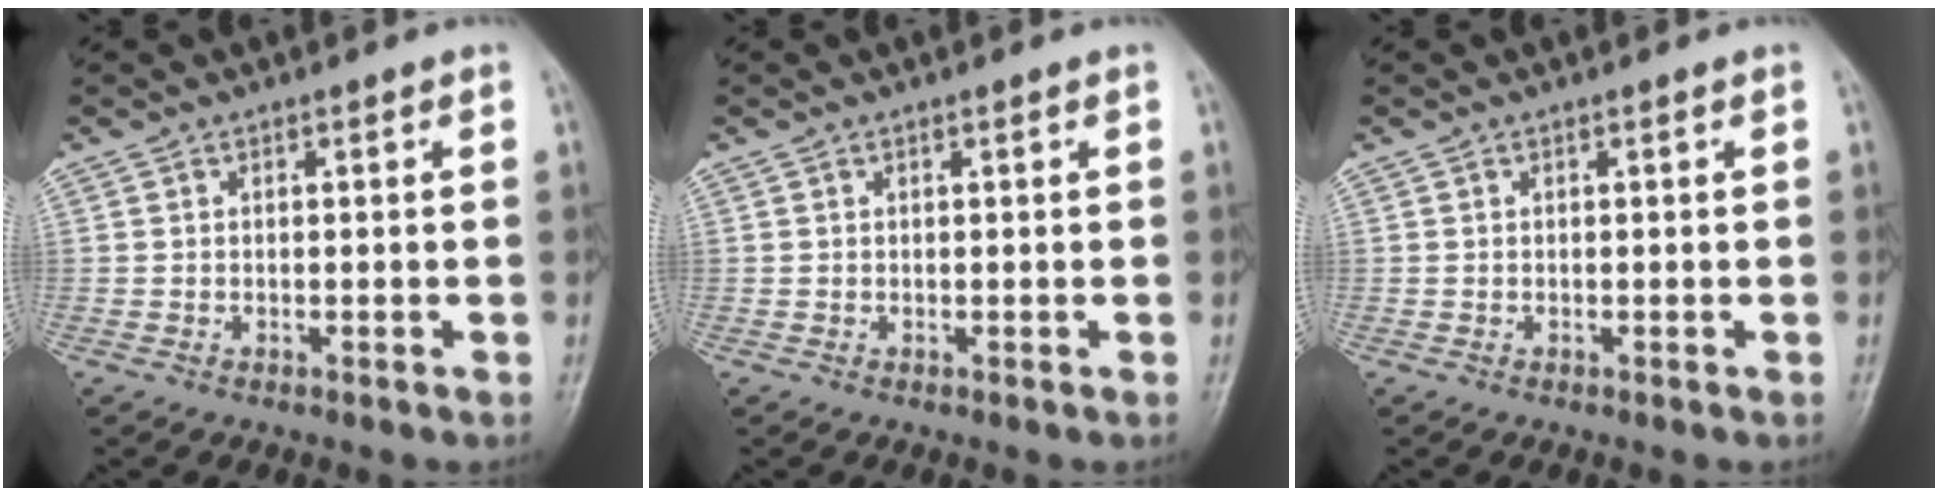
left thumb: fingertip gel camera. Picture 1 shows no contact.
{"total": 0.0}
{"total": 0.0}